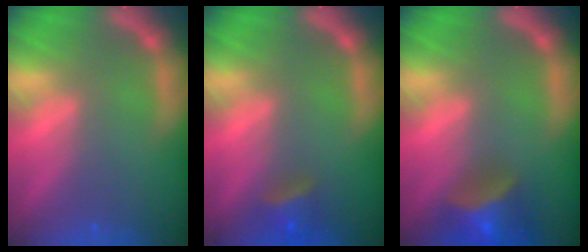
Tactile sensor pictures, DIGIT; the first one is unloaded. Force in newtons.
{"total": 2.9}
{"total": 5.9}